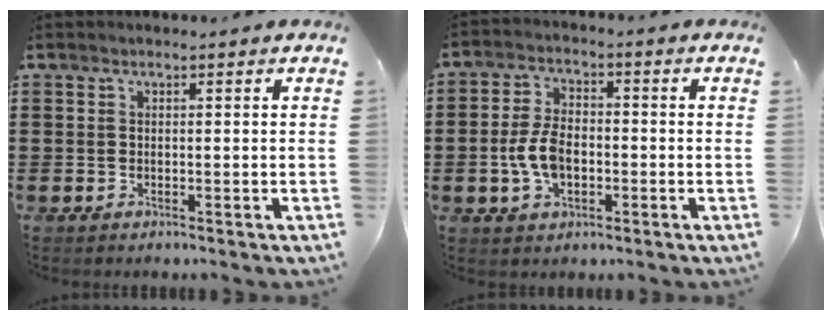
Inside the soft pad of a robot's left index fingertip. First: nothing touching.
{"total": 6.6, "force": [-1.4, 3.9, 5.2], "torque": [-0.125, 0.000, -0.032]}